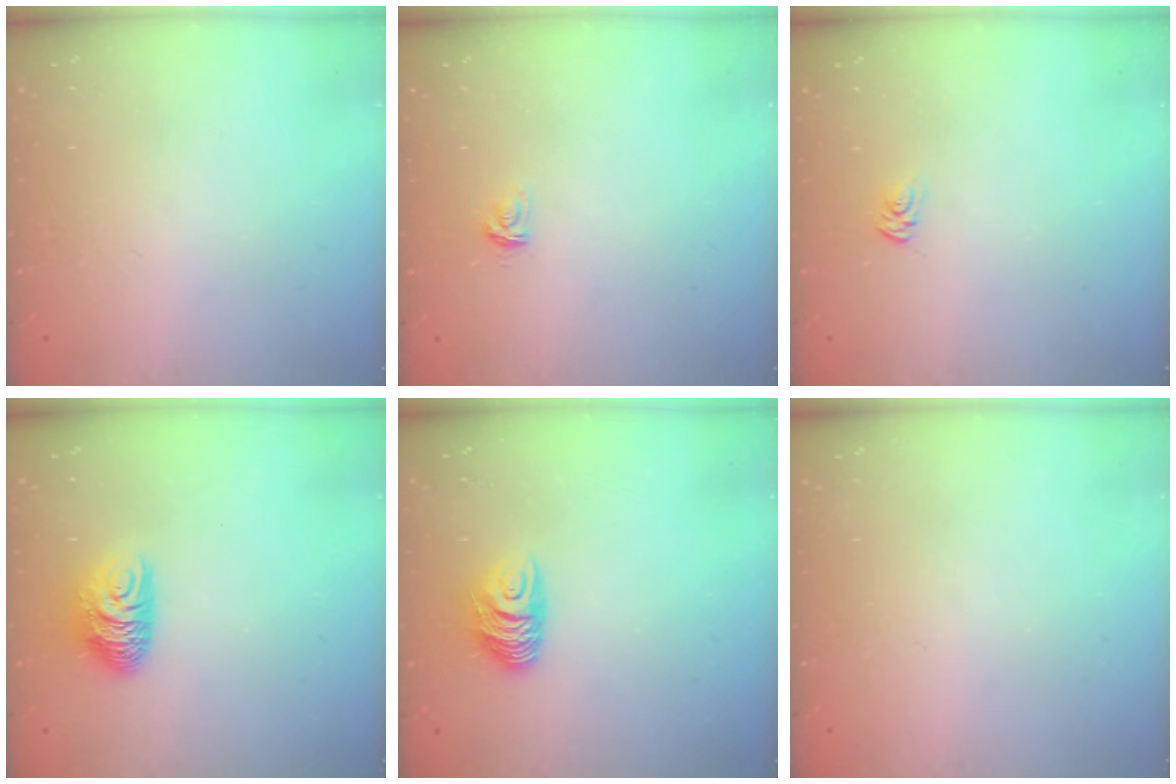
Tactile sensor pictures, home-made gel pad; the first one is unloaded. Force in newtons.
{"total": 2.7, "press": 2.7, "slide": 0.4}
{"total": 2.5, "press": 2.5, "slide": 0.1}
{"total": 8.5, "press": 8.5, "slide": 0.7}
{"total": 7.6, "press": 7.6, "slide": 0.8}
{"total": 0.0}